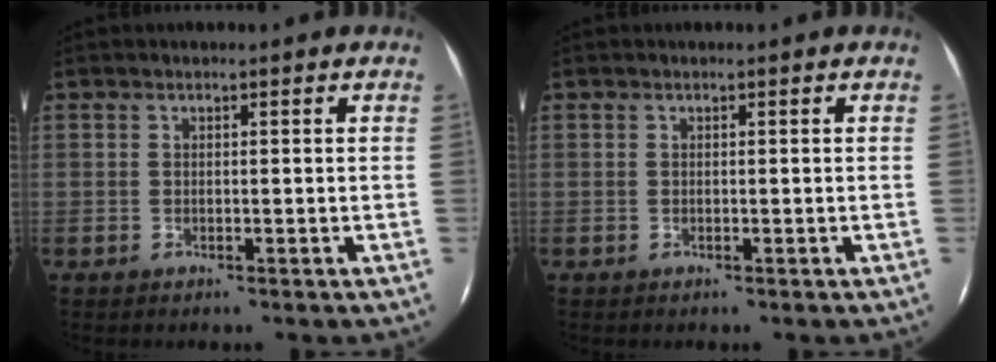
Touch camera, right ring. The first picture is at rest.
{"total": 0.0}